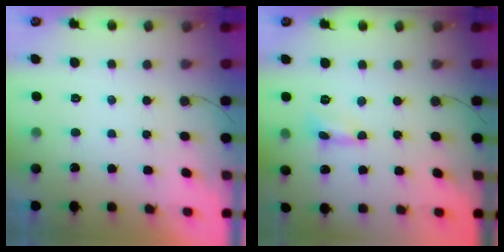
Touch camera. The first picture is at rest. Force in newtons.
{"total": 0.6, "press": 0.6, "slide": 0.0}